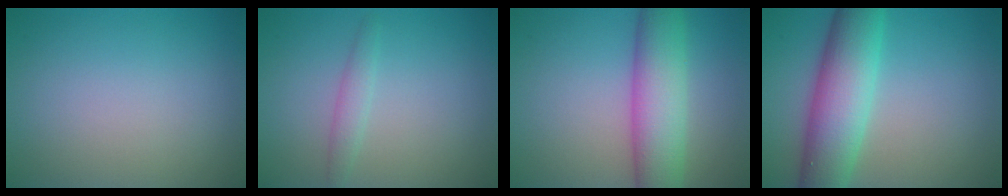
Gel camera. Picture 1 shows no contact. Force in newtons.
{"total": 1.5, "press": 1.5, "slide": 0.0}
{"total": 7.3, "press": 7.2, "slide": 0.5}
{"total": 8.1, "press": 8.1, "slide": 0.1}